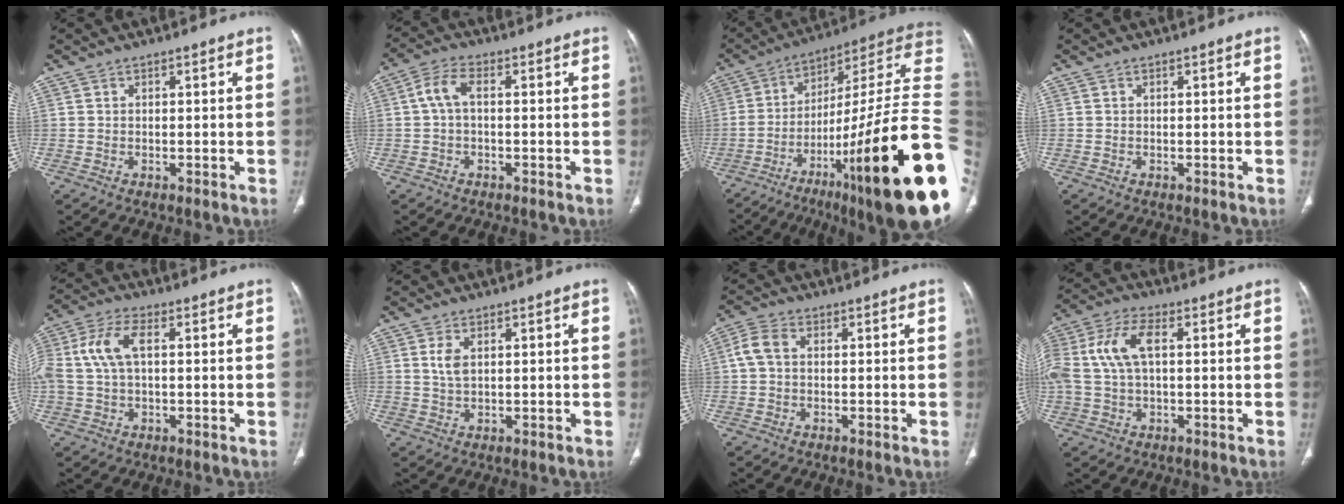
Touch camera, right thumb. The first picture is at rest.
{"total": 4.8, "force": [0.1, 2.3, 4.2], "torque": [-0.090, 0.014, -0.007]}
{"total": 33.9, "force": [-9.7, 6.2, 31.9], "torque": [-0.377, 0.066, -0.152]}
{"total": 0.0}
{"total": 10.1, "force": [1.5, 5.5, 8.4], "torque": [-0.198, 0.030, 0.028]}
{"total": 3.1, "force": [0.9, 1.5, 2.5], "torque": [-0.056, 0.000, 0.019]}
{"total": 4.0, "force": [0.3, 2.7, 3.0], "torque": [-0.067, 0.012, 0.000]}
{"total": 13.2, "force": [2.1, 7.2, 10.9], "torque": [-0.254, 0.032, 0.039]}